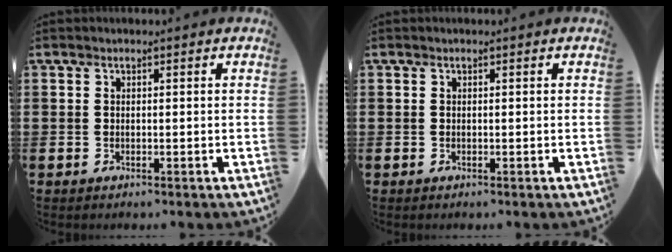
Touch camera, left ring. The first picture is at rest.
{"total": 0.0}